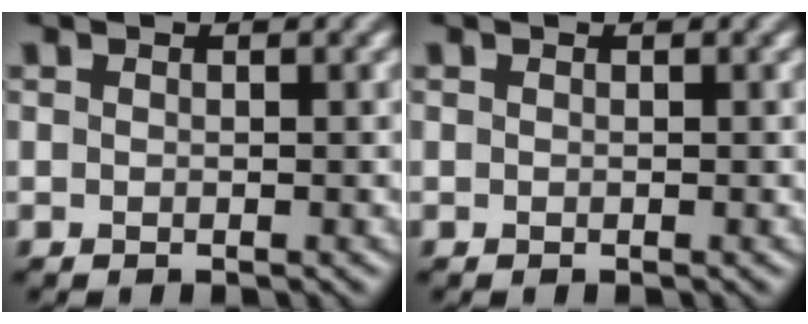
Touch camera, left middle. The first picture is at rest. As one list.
[{"total": 0.0}]